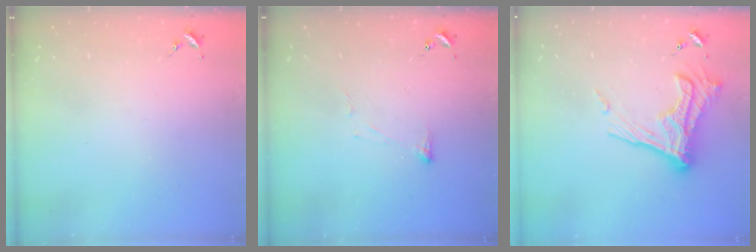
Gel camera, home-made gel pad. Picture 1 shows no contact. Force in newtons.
{"total": 3.2, "press": 3.2, "slide": 0.6}
{"total": 18.0, "press": 17.9, "slide": 1.4}